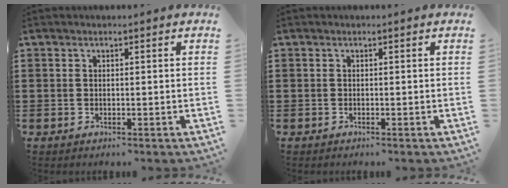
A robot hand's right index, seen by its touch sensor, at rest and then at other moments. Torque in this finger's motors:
{"motor_torque": [-0.01, -0.01, -0.01, -0.02]}